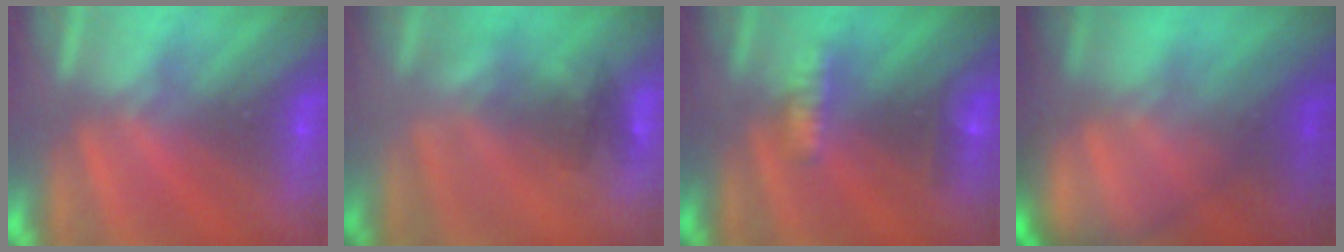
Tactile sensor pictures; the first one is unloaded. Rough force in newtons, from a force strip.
{"total": 2.3}
{"total": 3.2}
{"total": 5.5}